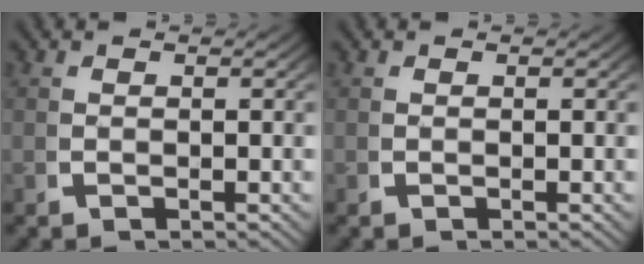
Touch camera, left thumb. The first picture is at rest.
{"total": 0.0}